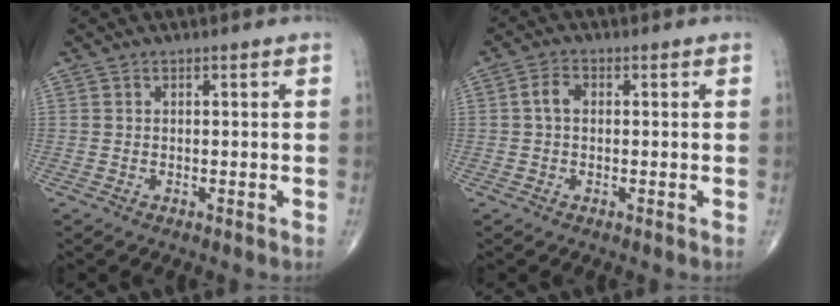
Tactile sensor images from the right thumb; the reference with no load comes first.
{"total": 2.9, "force": [0.2, 2.0, 2.1], "torque": [-0.041, 0.009, 0.001]}